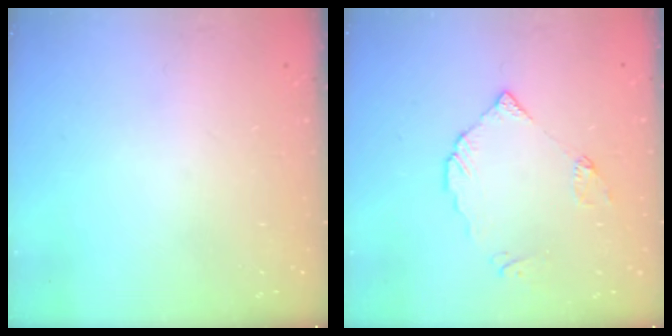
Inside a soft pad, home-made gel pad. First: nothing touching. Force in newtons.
{"total": 5.2, "press": 5.2, "slide": 0.2}